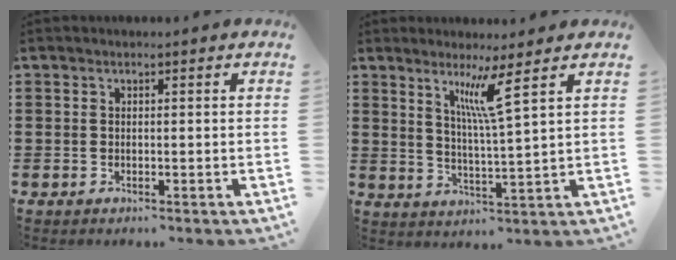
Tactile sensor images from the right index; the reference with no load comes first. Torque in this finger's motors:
{"motor_torque": [0.41, 0.37, 0.50, 0.06]}